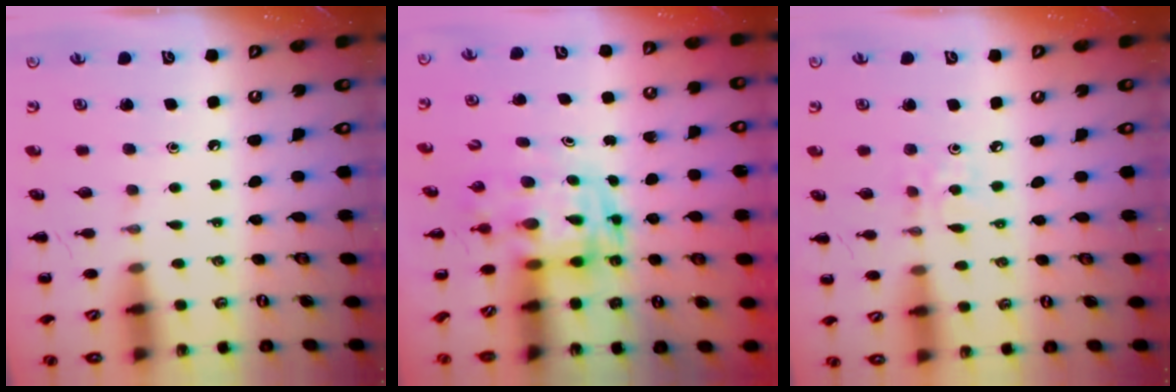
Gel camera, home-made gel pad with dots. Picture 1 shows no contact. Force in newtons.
{"total": 3.7, "press": 3.6, "slide": 0.8}
{"total": 2.2, "press": 2.1, "slide": 0.6}